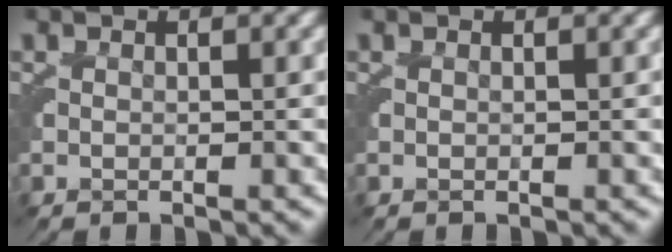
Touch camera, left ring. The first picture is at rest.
{"total": 0.0}